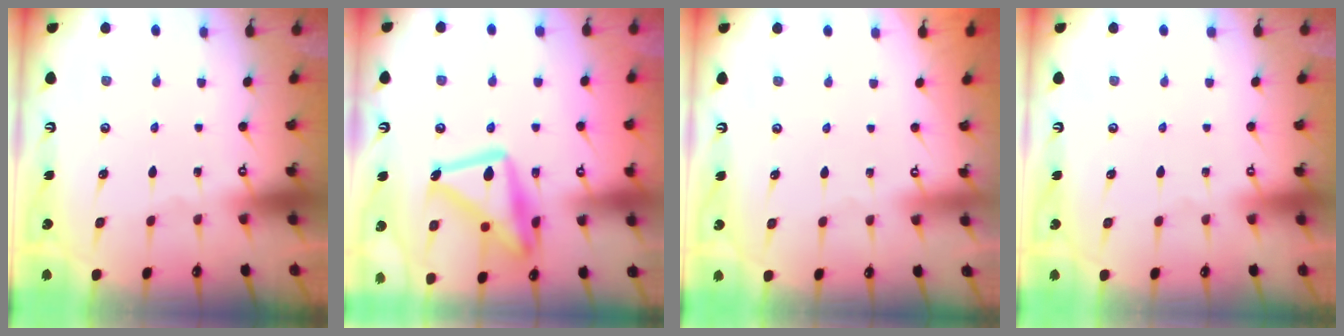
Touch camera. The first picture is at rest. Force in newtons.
{"total": 19.6, "press": 19.5, "slide": 1.5}
{"total": 3.9, "press": 3.9, "slide": 0.0}
{"total": 4.0, "press": 4.0, "slide": 0.1}